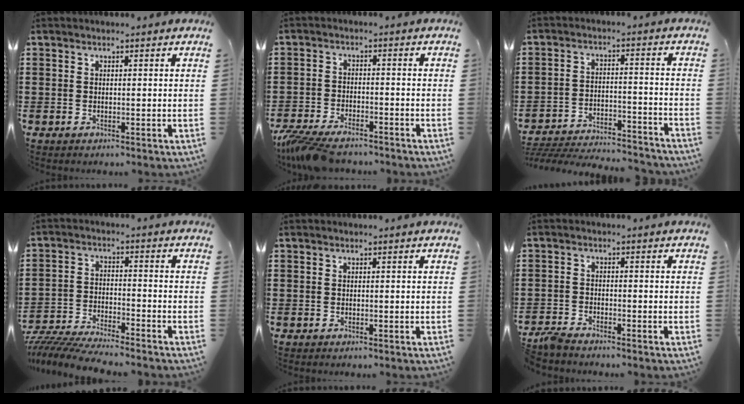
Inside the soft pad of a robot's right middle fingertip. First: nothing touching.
{"total": 5.2, "force": [-4.6, 1.1, 2.2], "torque": [-0.063, -0.007, -0.093]}
{"total": 5.4, "force": [-5.3, 0.5, 1.1], "torque": [-0.030, 0.001, -0.110]}
{"total": 6.1, "force": [-6.0, 0.2, 1.1], "torque": [-0.035, -0.004, -0.122]}
{"total": 0.0}
{"total": 2.4, "force": [-2.3, 0.1, 0.5], "torque": [-0.026, -0.002, -0.053]}